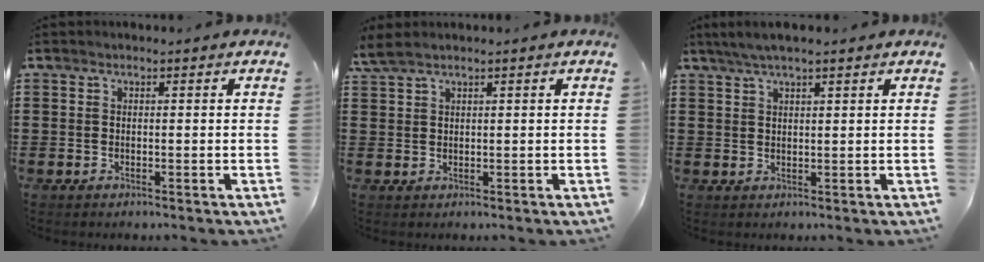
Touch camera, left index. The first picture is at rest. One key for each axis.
{"total": 2.2, "fx": 1.6, "fy": 0.5, "fz": 1.5, "tx": -0.032, "ty": 0.000, "tz": 0.030}
{"total": 2.8, "fx": 2.1, "fy": 0.4, "fz": 1.9, "tx": -0.040, "ty": 0.004, "tz": 0.038}